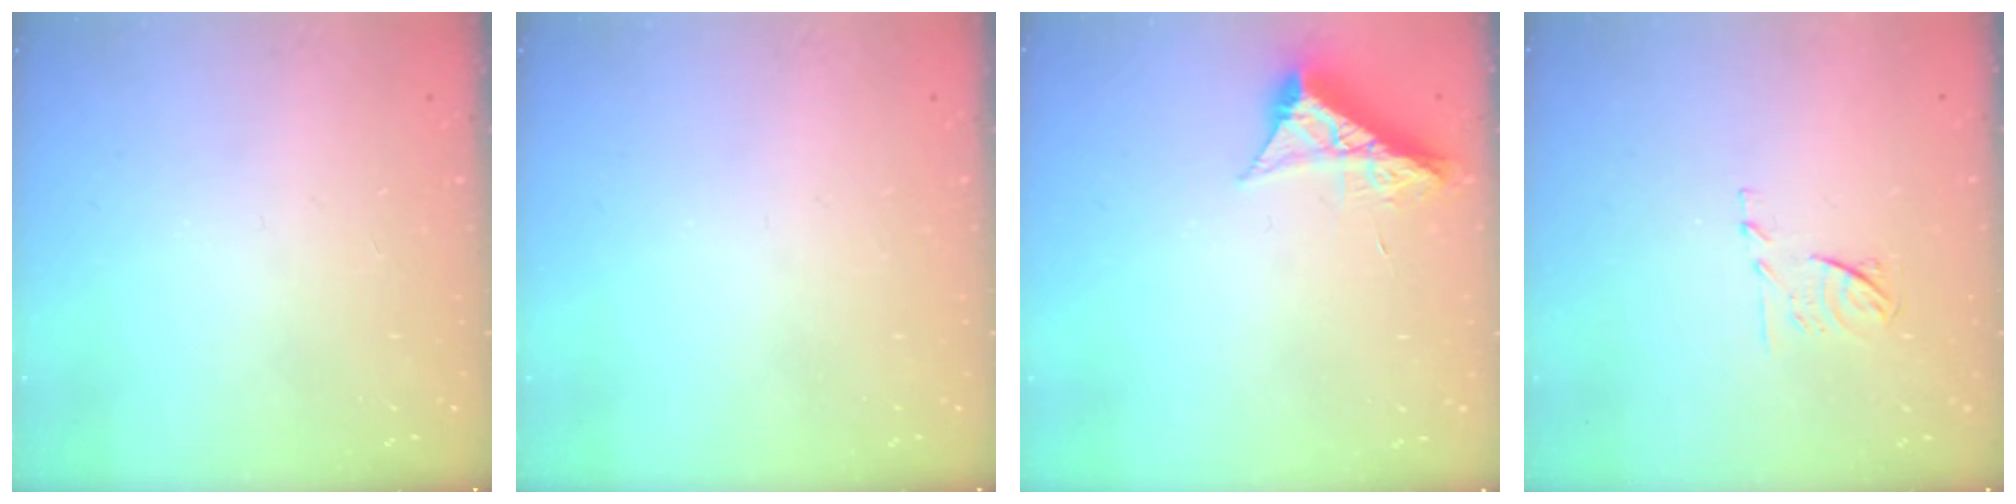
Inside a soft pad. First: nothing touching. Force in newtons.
{"total": 0.0}
{"total": 8.9, "press": 8.9, "slide": 0.3}
{"total": 6.6, "press": 6.6, "slide": 0.9}